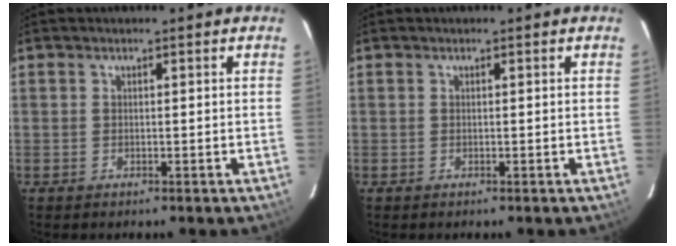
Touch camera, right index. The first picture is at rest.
{"total": 0.0}